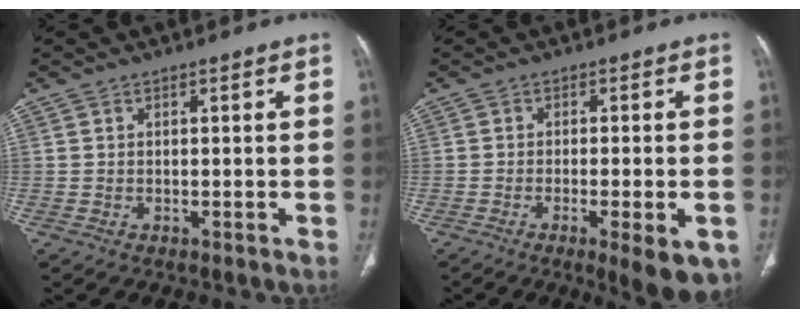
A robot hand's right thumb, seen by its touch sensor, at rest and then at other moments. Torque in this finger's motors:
{"motor_torque": [0.09, 0.37, 0.04, -0.01, 0.02]}